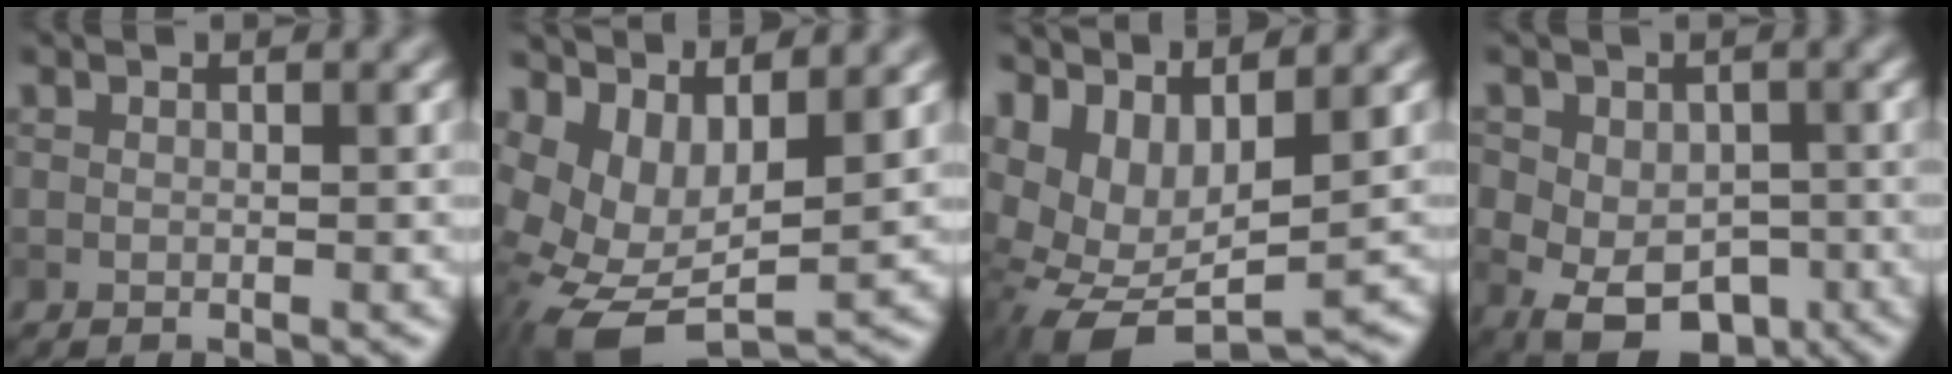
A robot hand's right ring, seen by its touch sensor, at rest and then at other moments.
{"total": 10.0, "force": [1.2, 6.0, 7.9], "torque": [-0.157, -0.017, 0.039]}
{"total": 10.2, "force": [0.8, 6.3, 8.0], "torque": [-0.161, -0.017, 0.036]}
{"total": 7.9, "force": [-1.7, 6.0, 4.7], "torque": [-0.063, -0.016, -0.025]}